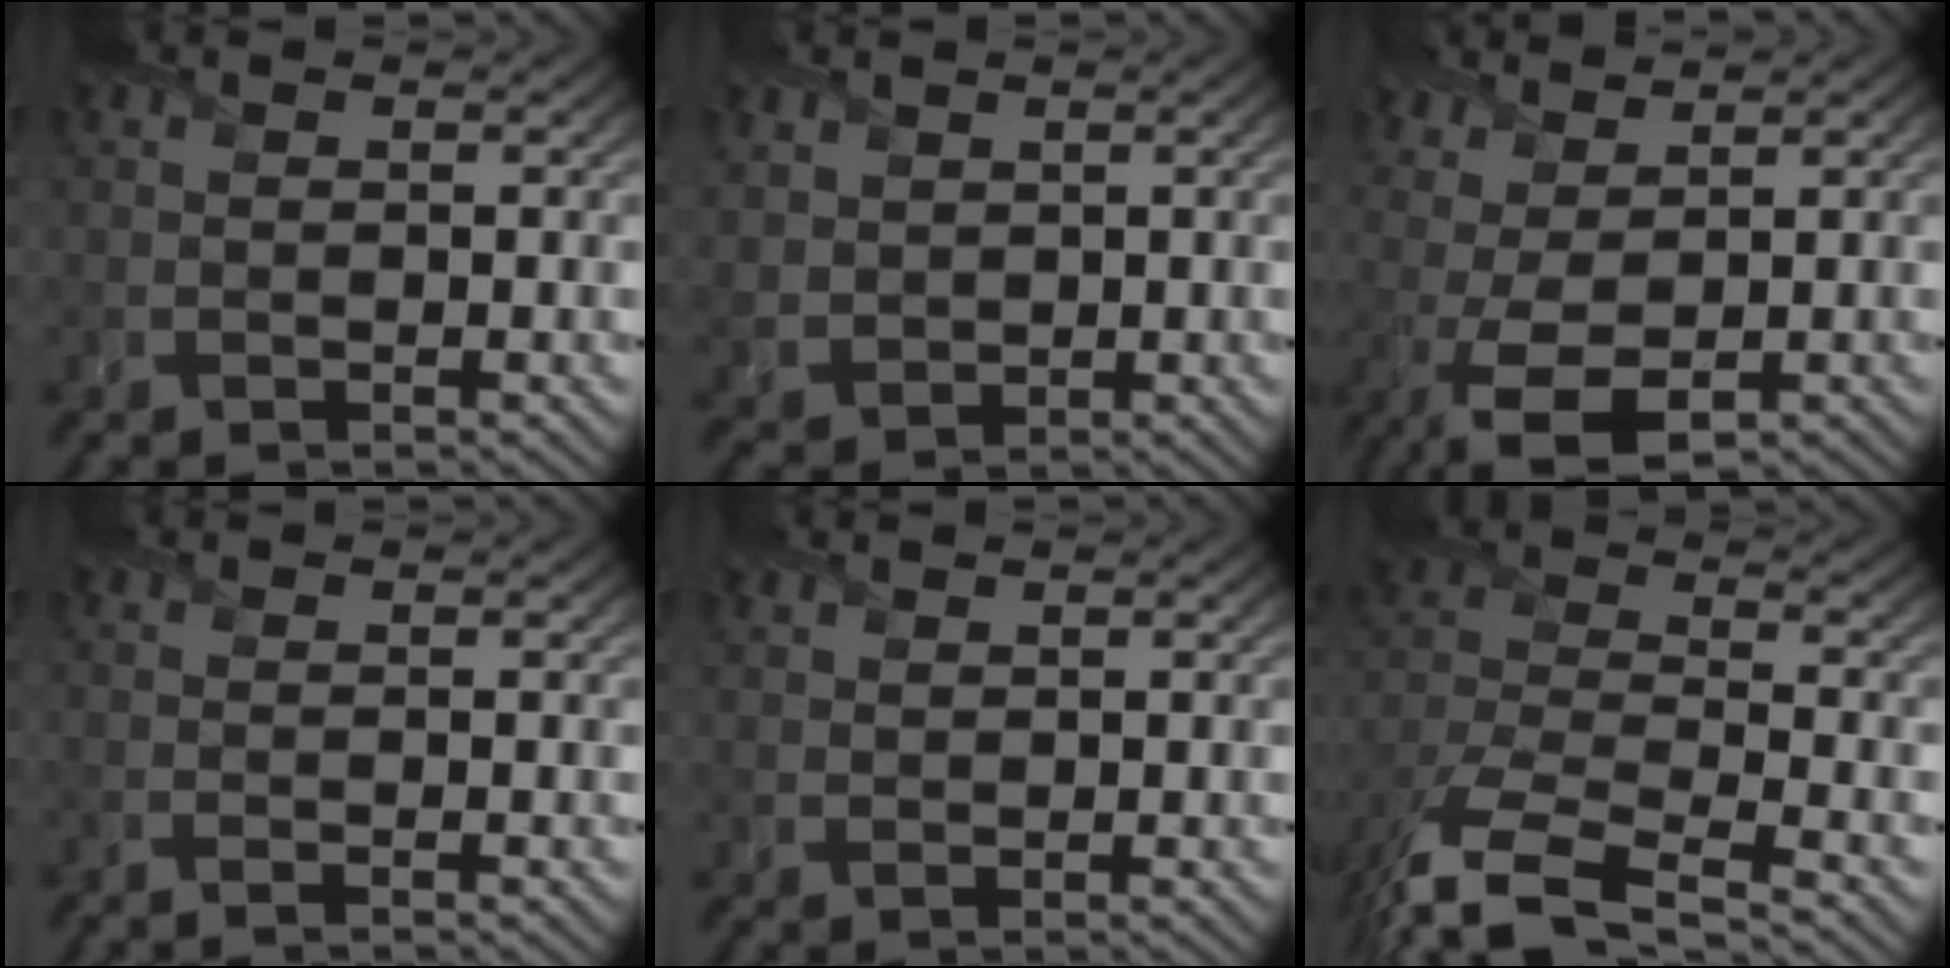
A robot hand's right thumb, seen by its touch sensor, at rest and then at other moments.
{"total": 3.3, "force": [1.7, 2.7, 0.8], "torque": [-0.038, -0.002, 0.038]}
{"total": 4.5, "force": [0.2, 1.9, 4.1], "torque": [-0.093, 0.007, 0.005]}
{"total": 1.2, "force": [-0.1, 0.3, 1.1], "torque": [-0.013, 0.000, -0.009]}
{"total": 1.0, "force": [1.0, 0.2, 0.0], "torque": [-0.005, 0.001, 0.024]}
{"total": 11.0, "force": [-8.1, 4.2, 6.3], "torque": [-0.150, -0.020, -0.145]}